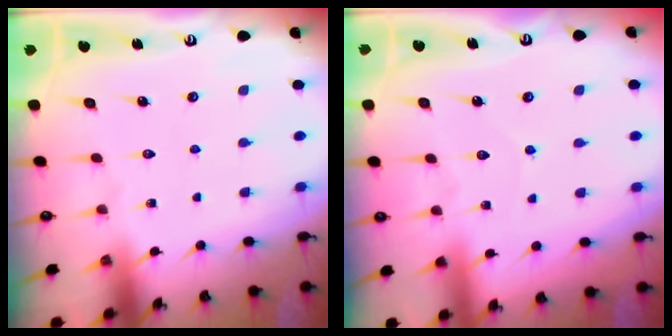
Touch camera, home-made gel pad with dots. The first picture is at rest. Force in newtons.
{"total": 4.6, "press": 4.6, "slide": 0.5}